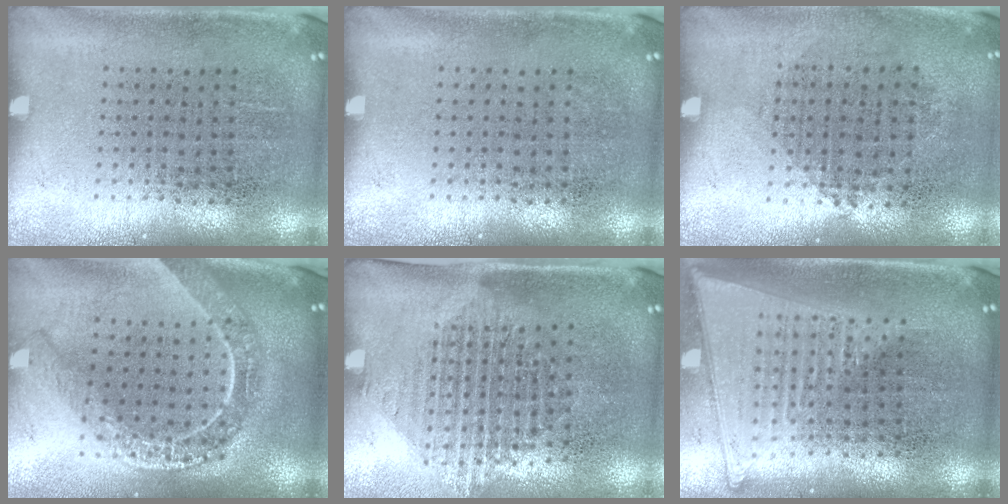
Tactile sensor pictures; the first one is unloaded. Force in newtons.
{"total": 0.0}
{"total": 0.9, "press": 0.8, "slide": 0.4}
{"total": 2.2, "press": 1.8, "slide": 1.2}
{"total": 1.5, "press": 1.2, "slide": 0.9}
{"total": 1.8, "press": 1.6, "slide": 0.9}